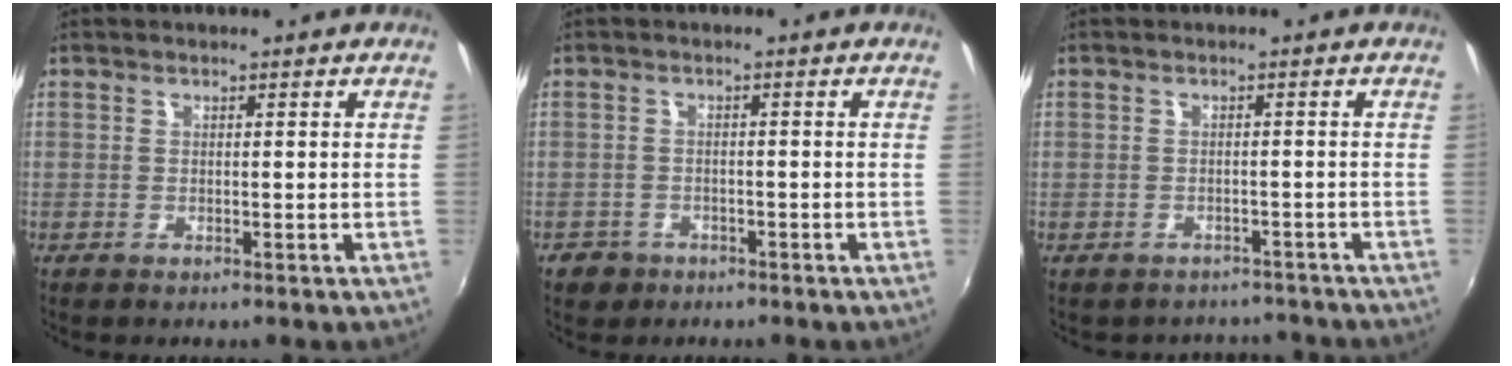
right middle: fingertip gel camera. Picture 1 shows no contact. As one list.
[{"total": 3.2, "force": [-2.0, 2.4, 0.7], "torque": [-0.027, 0.001, -0.031]}, {"total": 5.7, "force": [-4.4, 3.6, 0.4], "torque": [-0.001, 0.030, -0.054]}]